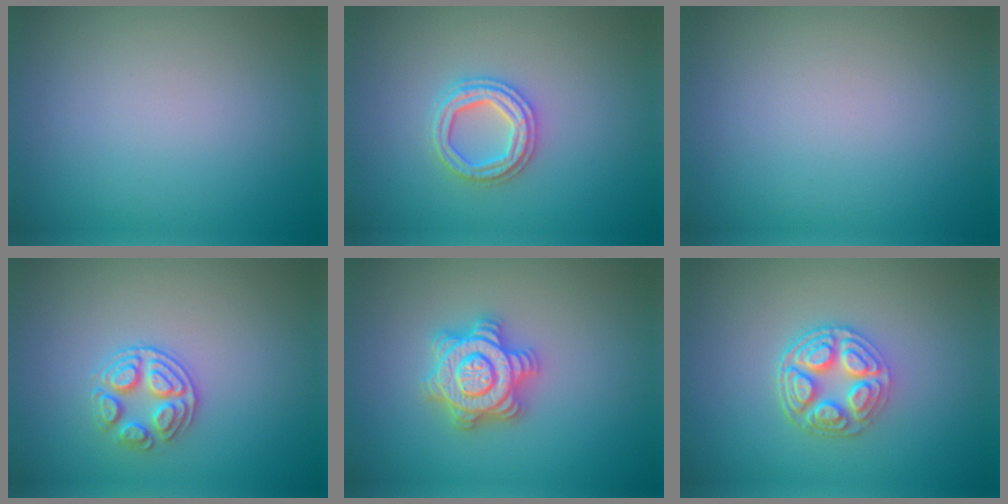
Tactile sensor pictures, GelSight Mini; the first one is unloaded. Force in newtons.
{"total": 2.7, "press": 2.6, "slide": 0.7}
{"total": 0.0}
{"total": 2.7, "press": 2.5, "slide": 0.9}
{"total": 4.8, "press": 4.8, "slide": 0.6}
{"total": 4.7, "press": 3.7, "slide": 2.8}